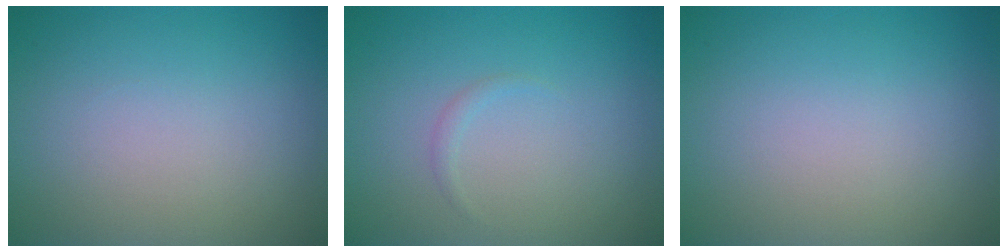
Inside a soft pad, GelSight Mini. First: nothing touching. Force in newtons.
{"total": 0.6, "press": 0.5, "slide": 0.1}
{"total": 0.0}